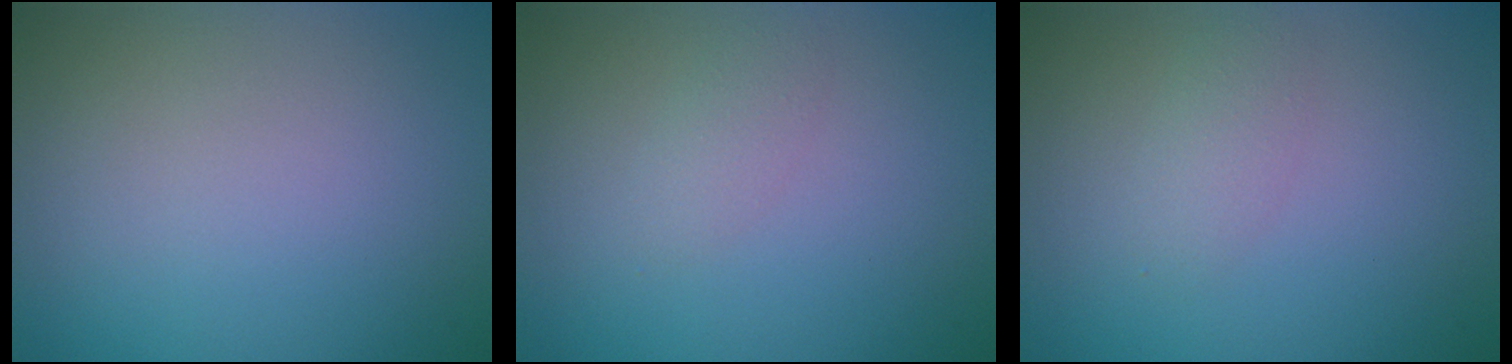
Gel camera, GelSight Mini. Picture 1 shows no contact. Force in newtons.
{"total": 1.1, "press": 1.1, "slide": 0.1}
{"total": 1.5, "press": 1.5, "slide": 0.1}